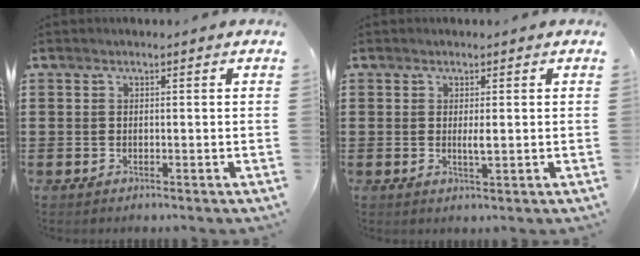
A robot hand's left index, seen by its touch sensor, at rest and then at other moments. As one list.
[{"total": 1.9, "force": [0.1, 0.3, 1.9], "torque": [-0.036, -0.004, 0.001]}]